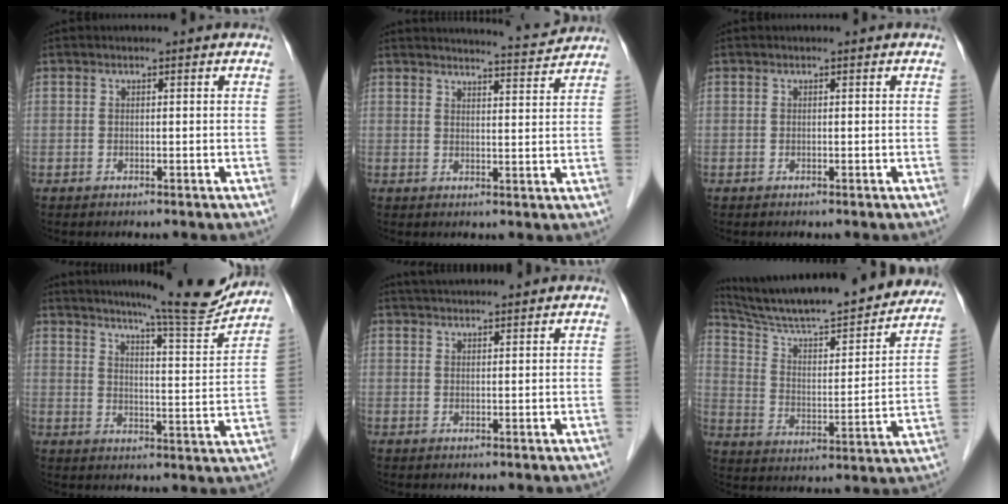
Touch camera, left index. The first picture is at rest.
{"total": 7.0, "force": [6.9, -0.5, 0.6], "torque": [-0.019, -0.003, 0.086]}
{"total": 0.0}
{"total": 14.5, "force": [13.5, -0.3, 5.4], "torque": [-0.079, -0.032, 0.176]}
{"total": 6.2, "force": [5.8, 0.4, 2.2], "torque": [-0.035, 0.039, 0.086]}
{"total": 27.7, "force": [24.5, 3.8, 12.4], "torque": [-0.200, -0.029, 0.342]}